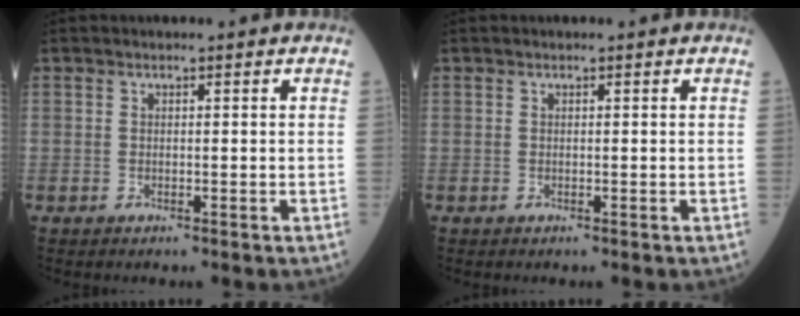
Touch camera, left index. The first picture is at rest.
{"total": 0.0}